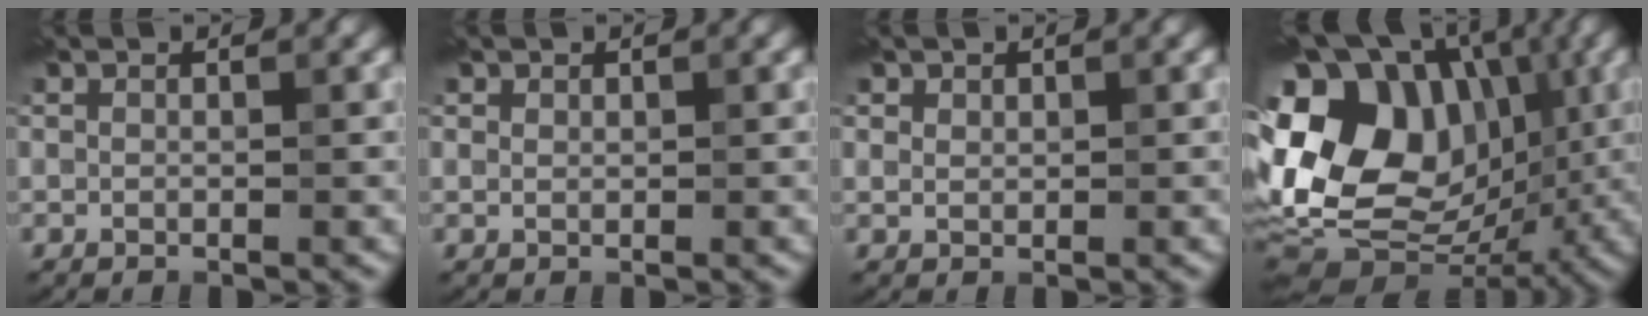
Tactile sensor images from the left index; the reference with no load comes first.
{"total": 0.7, "force": [0.4, 0.5, 0.1], "torque": [-0.003, -0.004, 0.013]}
{"total": 1.6, "force": [1.0, 1.2, 0.6], "torque": [-0.022, 0.001, 0.030]}
{"total": 19.2, "force": [1.9, 14.5, 12.4], "torque": [-0.233, 0.026, 0.039]}